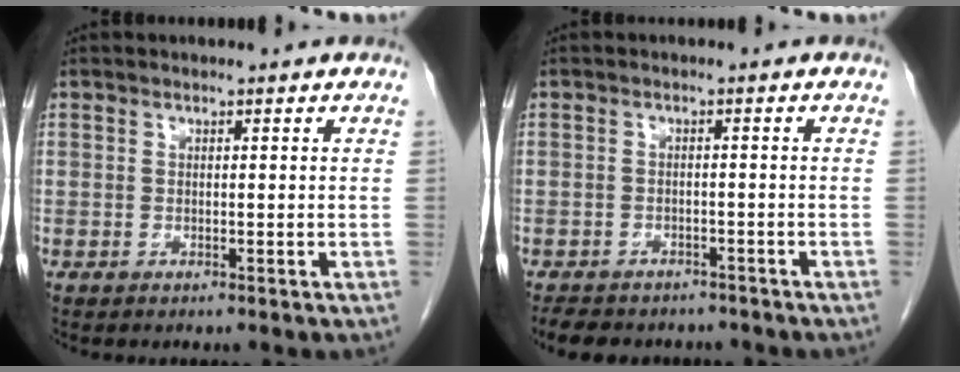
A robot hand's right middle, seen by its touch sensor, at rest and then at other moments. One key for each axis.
{"total": 9.4, "fx": -8.0, "fy": 4.0, "fz": 2.8, "tx": -0.054, "ty": 0.000, "tz": -0.101}